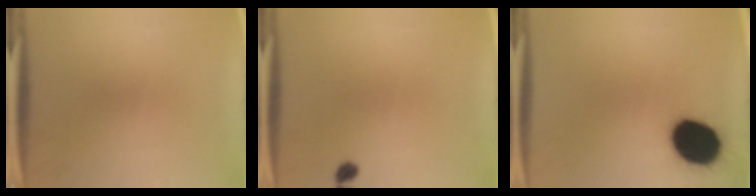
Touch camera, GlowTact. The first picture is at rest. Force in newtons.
{"total": 1.2}
{"total": 16.5}